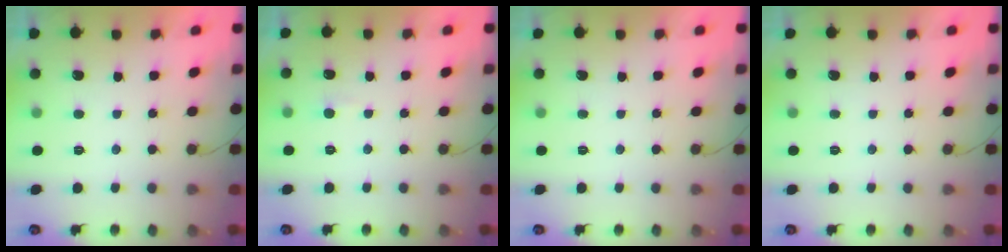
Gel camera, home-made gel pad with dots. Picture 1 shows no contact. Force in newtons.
{"total": 3.6, "press": 3.6, "slide": 0.4}
{"total": 0.0}
{"total": 0.0}